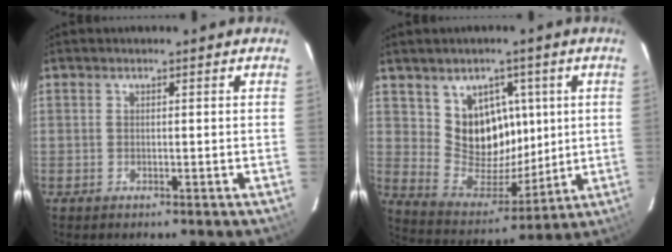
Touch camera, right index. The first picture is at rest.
{"total": 11.0, "force": [3.3, 9.4, 4.7], "torque": [-0.083, 0.002, 0.076]}